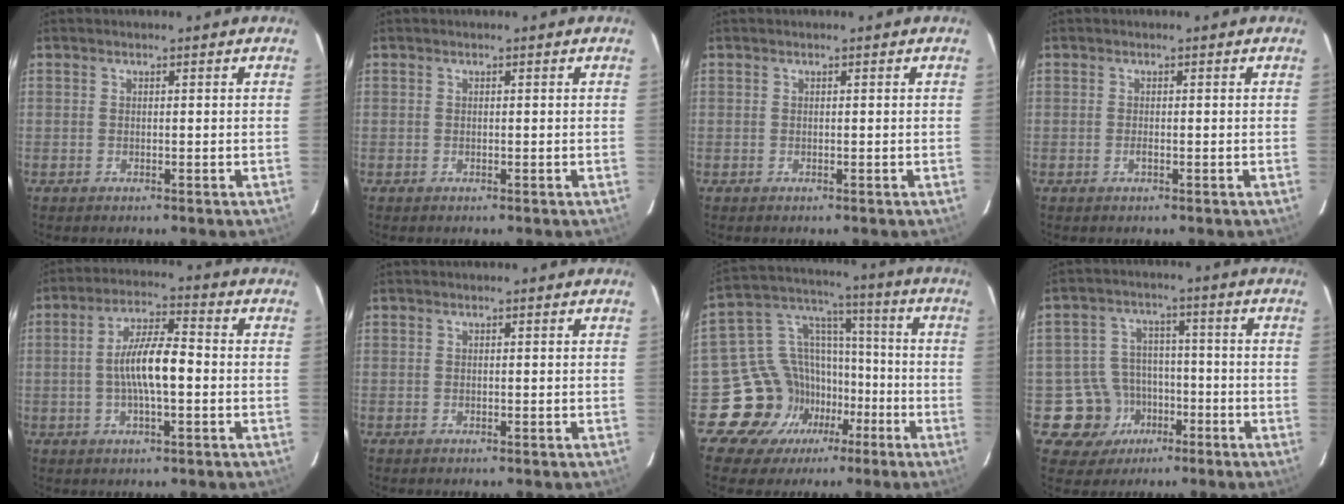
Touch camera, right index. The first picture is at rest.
{"total": 0.0}
{"total": 0.0}
{"total": 0.7, "force": [-0.4, 0.3, 0.5], "torque": [-0.011, 0.000, -0.007]}
{"total": 9.1, "force": [-1.1, 2.2, 8.7], "torque": [-0.163, 0.007, -0.019]}
{"total": 0.0}
{"total": 15.4, "force": [-8.6, 12.4, 2.8], "torque": [-0.068, 0.068, -0.141]}
{"total": 9.3, "force": [-4.3, 8.2, 0.8], "torque": [-0.037, 0.033, -0.056]}